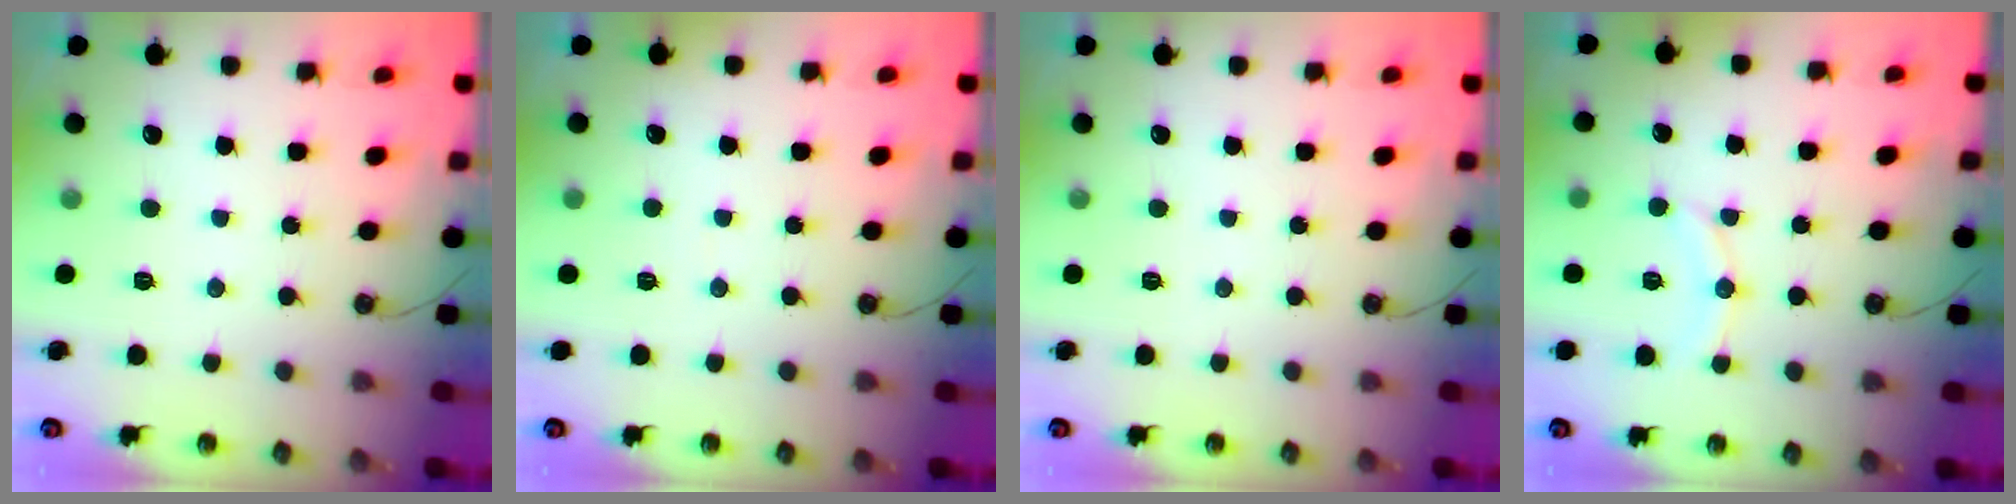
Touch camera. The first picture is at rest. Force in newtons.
{"total": 1.4, "press": 1.3, "slide": 0.1}
{"total": 0.0}
{"total": 8.1, "press": 7.9, "slide": 2.0}